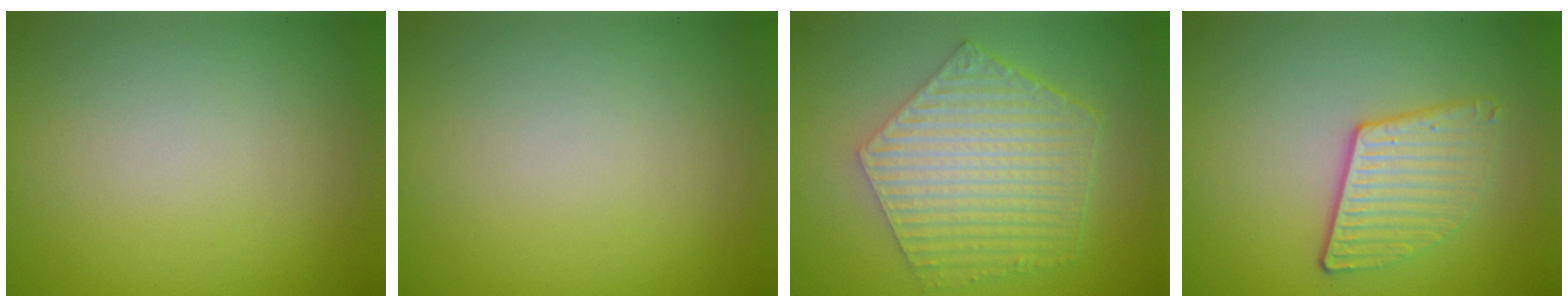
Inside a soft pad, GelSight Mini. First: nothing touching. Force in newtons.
{"total": 0.0}
{"total": 6.4, "press": 4.6, "slide": 4.5}
{"total": 3.3, "press": 2.8, "slide": 1.9}